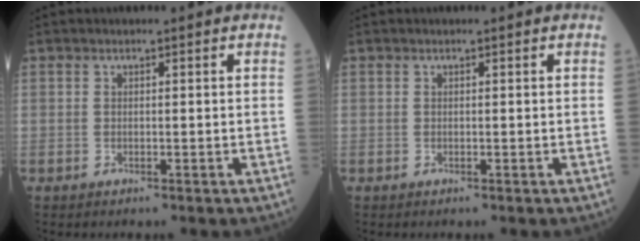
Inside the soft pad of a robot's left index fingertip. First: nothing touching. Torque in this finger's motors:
{"motor_torque": [-0.22, 0.24, 0.00, 0.00]}